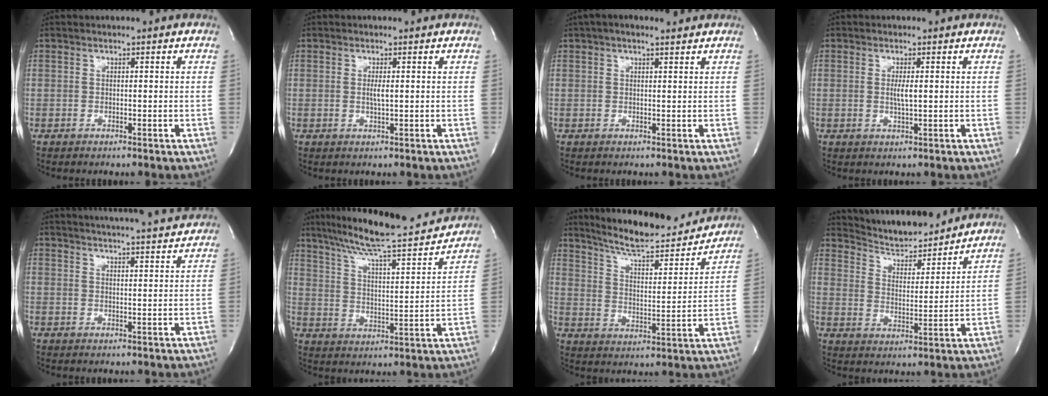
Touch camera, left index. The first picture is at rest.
{"total": 1.5, "force": [0.1, 0.1, 1.5], "torque": [-0.033, -0.003, 0.002]}
{"total": 4.3, "force": [3.2, 1.2, 2.6], "torque": [-0.046, 0.025, 0.049]}
{"total": 2.1, "force": [0.1, 0.1, 2.1], "torque": [-0.043, -0.004, 0.002]}
{"total": 13.5, "force": [12.8, 0.0, 4.2], "torque": [-0.070, -0.006, 0.164]}
{"total": 19.9, "force": [17.7, 1.3, 9.1], "torque": [-0.158, 0.001, 0.265]}
{"total": 18.5, "force": [16.7, 2.8, 7.4], "torque": [-0.117, -0.006, 0.249]}
{"total": 12.8, "force": [12.2, 1.7, 3.3], "torque": [-0.058, -0.001, 0.200]}